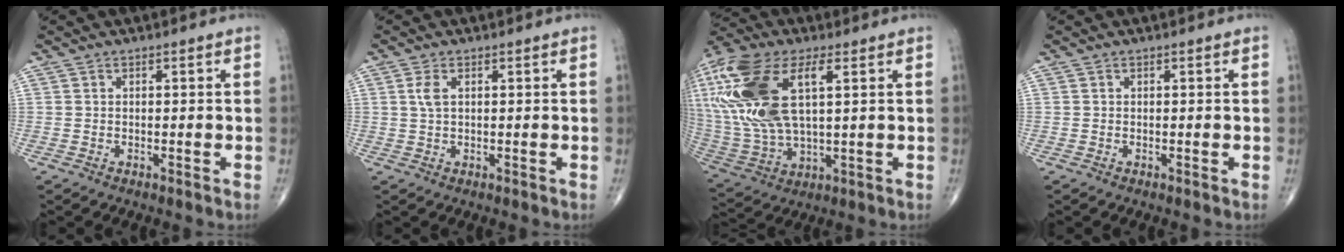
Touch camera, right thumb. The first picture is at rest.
{"total": 2.4, "force": [0.7, 1.1, 2.0], "torque": [-0.049, 0.005, 0.016]}
{"total": 23.8, "force": [6.3, 11.0, 20.2], "torque": [-0.462, -0.001, 0.120]}
{"total": 0.0}